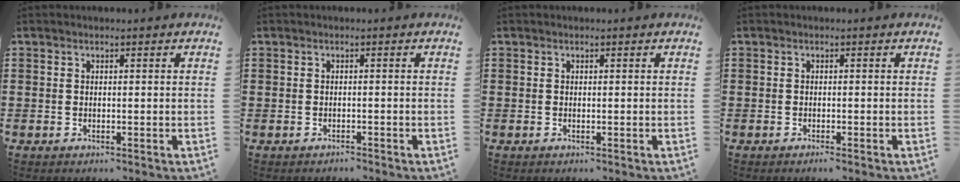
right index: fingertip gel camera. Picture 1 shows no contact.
{"total": 0.8, "force": [-0.8, 0.2, -0.2], "torque": [0.001, 0.004, -0.018]}
{"total": 0.0}
{"total": 0.6, "force": [-0.5, 0.0, 0.3], "torque": [-0.007, -0.003, -0.009]}